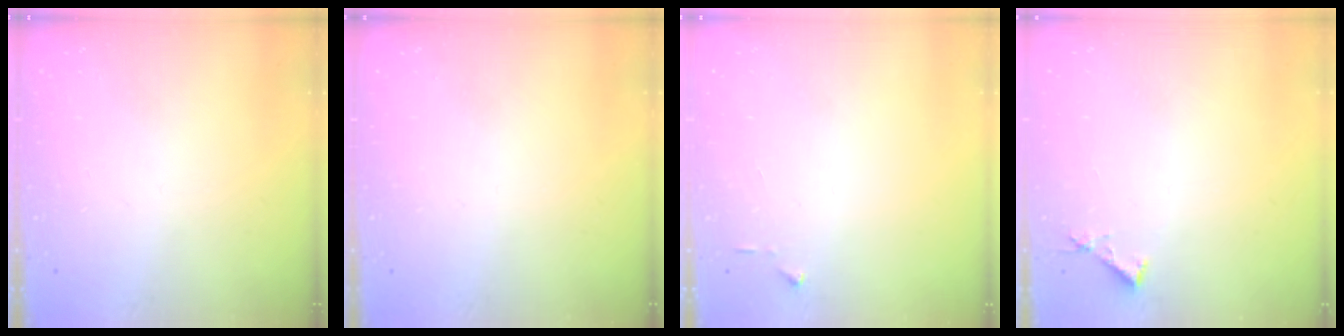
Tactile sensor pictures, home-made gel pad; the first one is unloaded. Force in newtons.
{"total": 0.0}
{"total": 3.0, "press": 2.9, "slide": 0.4}
{"total": 3.8, "press": 3.8, "slide": 0.3}